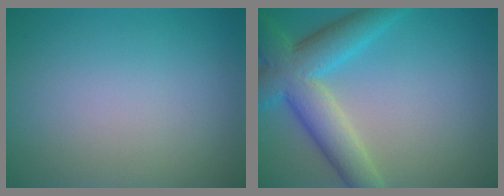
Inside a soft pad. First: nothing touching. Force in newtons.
{"total": 7.3, "press": 7.3, "slide": 0.4}